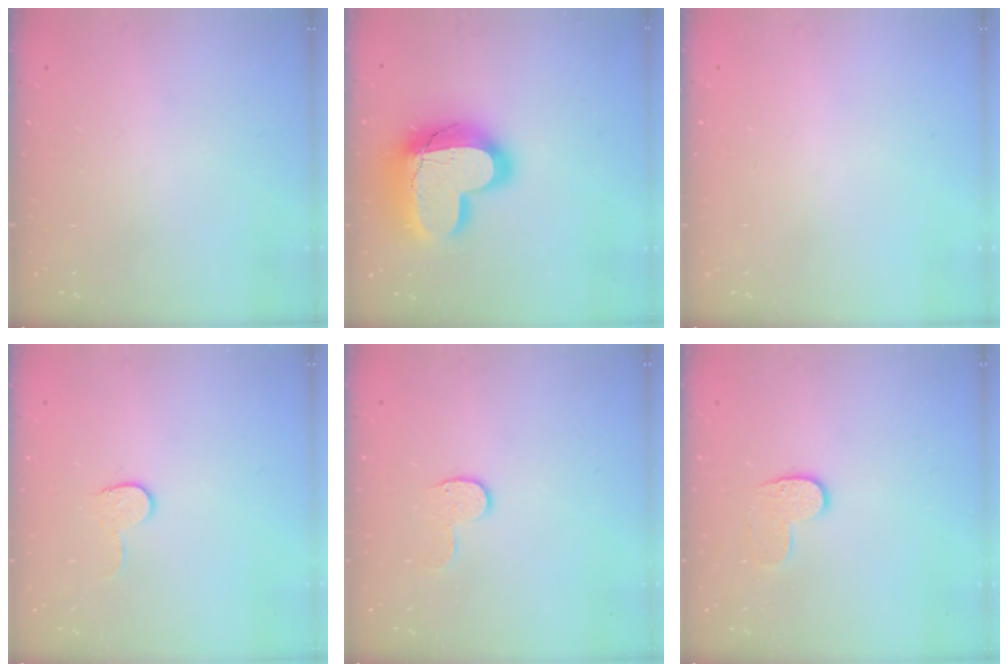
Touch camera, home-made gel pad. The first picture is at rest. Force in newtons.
{"total": 21.0, "press": 20.9, "slide": 1.5}
{"total": 0.0}
{"total": 4.4, "press": 4.4, "slide": 0.4}
{"total": 5.5, "press": 5.5, "slide": 0.6}
{"total": 6.5, "press": 6.4, "slide": 0.5}